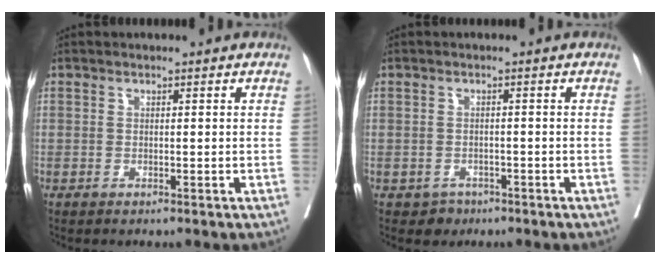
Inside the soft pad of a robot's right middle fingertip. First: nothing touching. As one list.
[{"total": 1.8, "force": [-1.1, 1.5, 0.1], "torque": [-0.001, 0.007, -0.014]}]